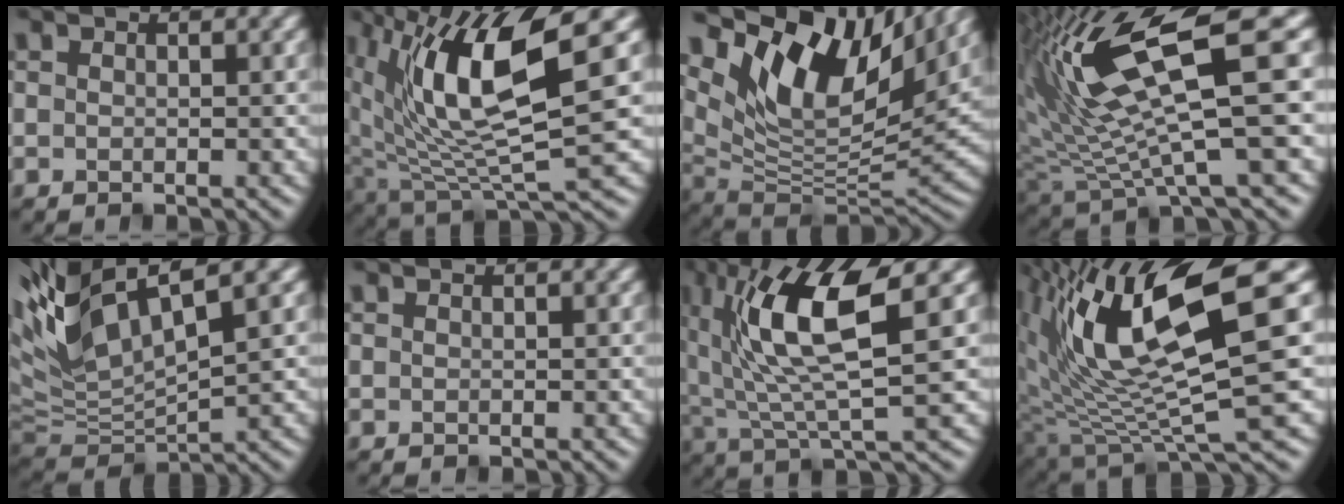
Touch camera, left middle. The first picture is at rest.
{"total": 12.0, "force": [3.6, 3.9, 10.8], "torque": [-0.211, -0.004, 0.074]}
{"total": 13.6, "force": [7.8, 5.9, 9.4], "torque": [-0.179, 0.018, 0.137]}
{"total": 12.2, "force": [4.5, 2.7, 11.0], "torque": [-0.199, 0.006, 0.084]}
{"total": 9.0, "force": [4.0, 3.0, 7.4], "torque": [-0.166, 0.017, 0.076]}
{"total": 0.0}
{"total": 9.4, "force": [3.4, 2.5, 8.5], "torque": [-0.160, 0.001, 0.063]}
{"total": 13.3, "force": [4.8, 3.3, 11.9], "torque": [-0.216, -0.002, 0.092]}